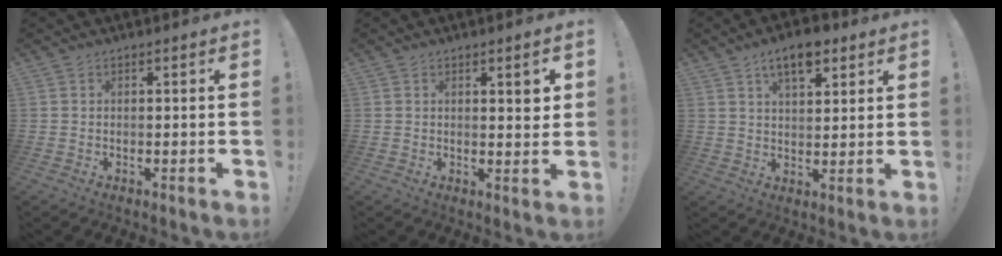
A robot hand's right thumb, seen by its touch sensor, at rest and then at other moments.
{"total": 3.4, "force": [1.6, 0.8, 2.9], "torque": [-0.027, -0.011, 0.020]}
{"total": 8.8, "force": [5.5, 4.0, 5.6], "torque": [-0.082, -0.018, 0.096]}